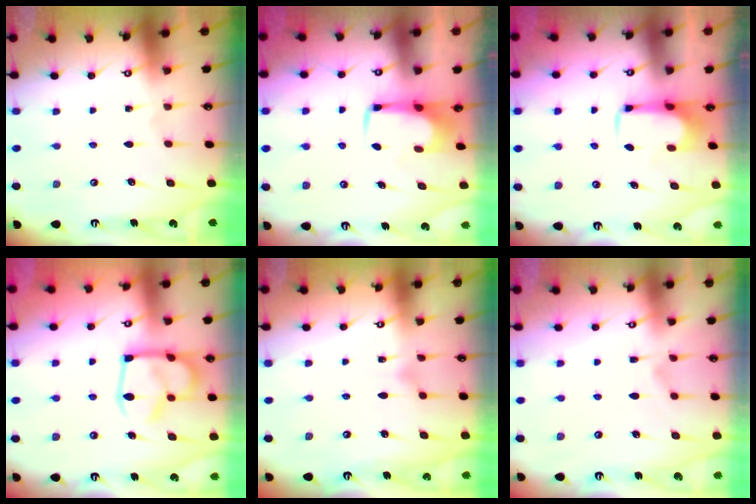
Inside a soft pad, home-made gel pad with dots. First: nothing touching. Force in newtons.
{"total": 1.6, "press": 1.4, "slide": 0.7}
{"total": 2.1, "press": 2.1, "slide": 0.4}
{"total": 9.0, "press": 8.9, "slide": 1.2}
{"total": 3.7, "press": 3.7, "slide": 0.5}
{"total": 1.3, "press": 0.1, "slide": 1.3}